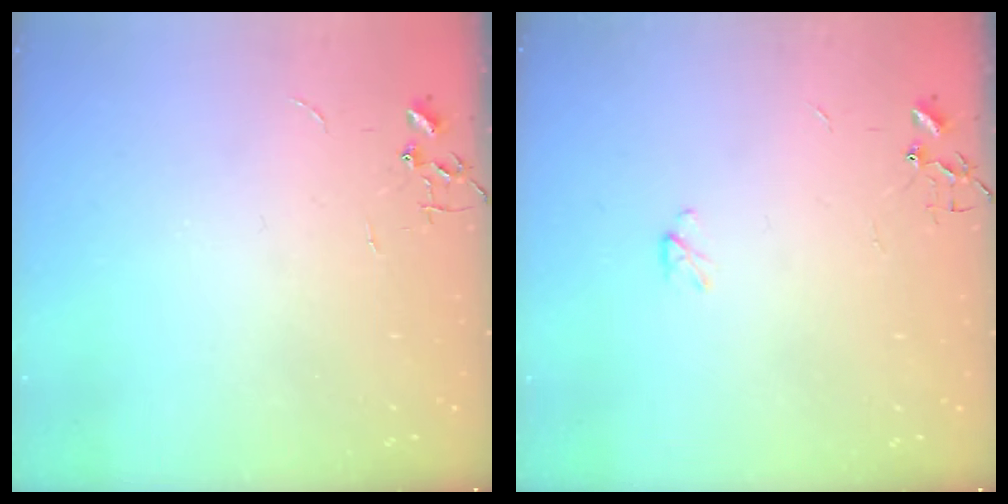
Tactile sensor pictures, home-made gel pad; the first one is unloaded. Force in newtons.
{"total": 2.9, "press": 2.9, "slide": 0.5}